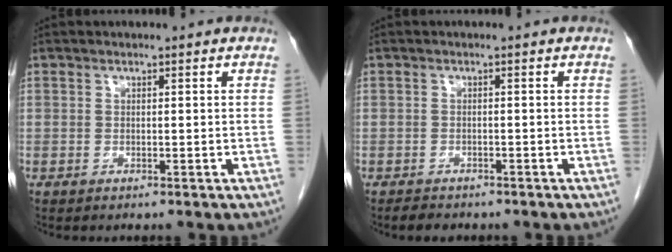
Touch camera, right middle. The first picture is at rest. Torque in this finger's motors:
{"motor_torque": [0.41, -0.27, -0.05, -0.01]}